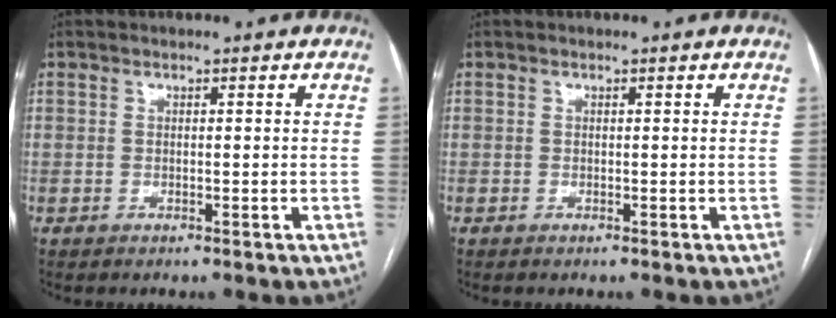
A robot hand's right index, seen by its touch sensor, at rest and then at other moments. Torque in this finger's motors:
{"motor_torque": [-0.08, 0.00, -0.03, -0.01]}